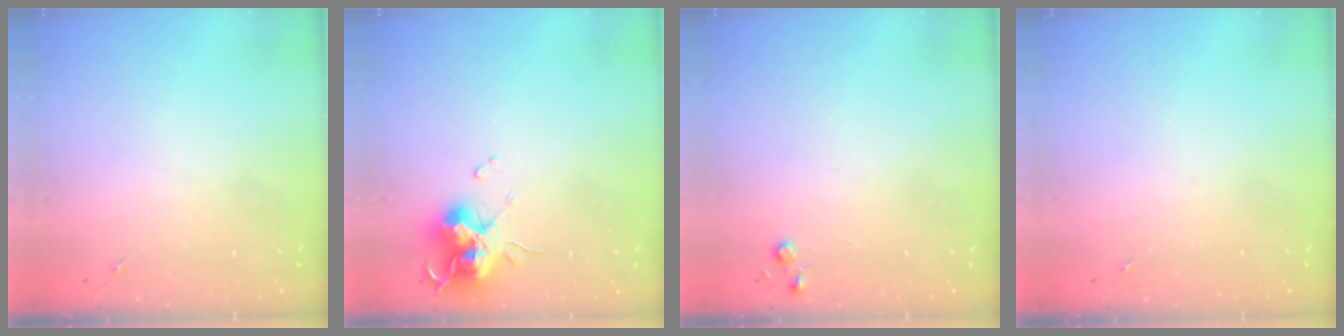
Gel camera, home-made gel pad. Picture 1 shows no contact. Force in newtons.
{"total": 15.2, "press": 15.1, "slide": 2.0}
{"total": 4.4, "press": 4.3, "slide": 0.5}
{"total": 0.0}